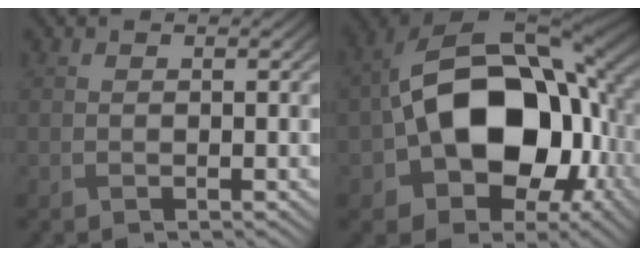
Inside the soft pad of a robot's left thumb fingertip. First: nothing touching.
{"total": 18.6, "force": [-2.5, 12.5, 13.6], "torque": [-0.235, -0.015, -0.043]}